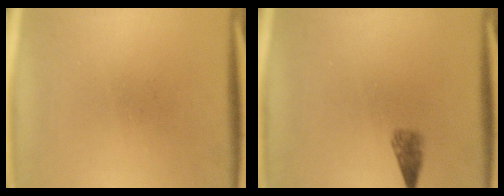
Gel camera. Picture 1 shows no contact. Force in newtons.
{"total": 1.9}